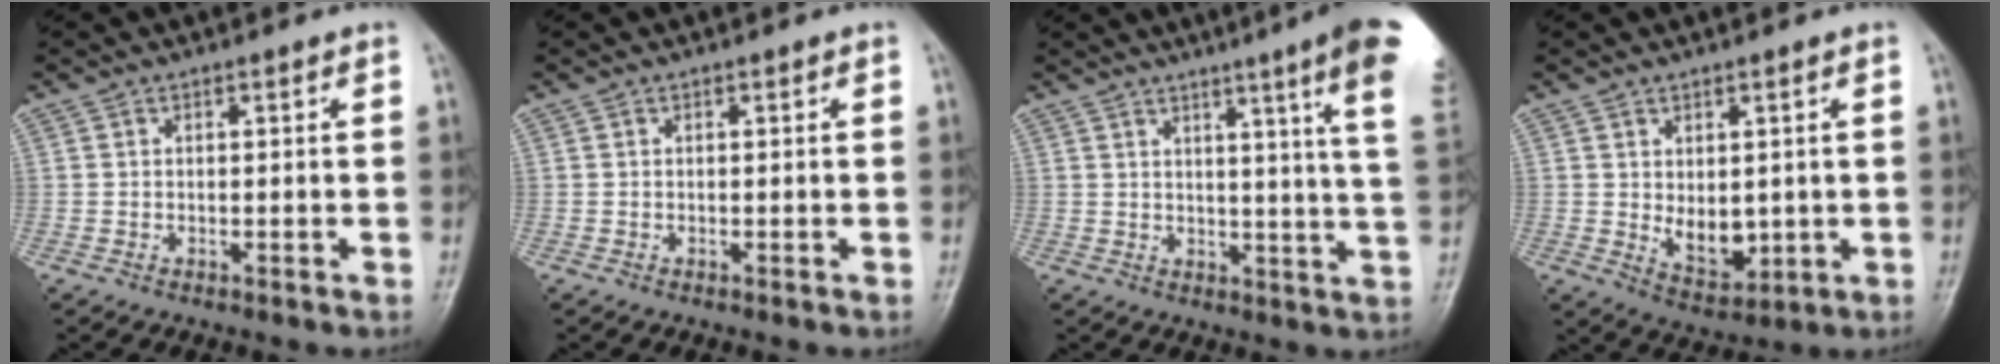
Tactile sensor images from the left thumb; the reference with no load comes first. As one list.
[{"total": 0.0}, {"total": 15.0, "force": [8.6, -0.4, 12.3], "torque": [-0.151, -0.045, 0.086]}, {"total": 6.7, "force": [0.1, 4.2, 5.2], "torque": [-0.058, -0.018, 0.021]}]